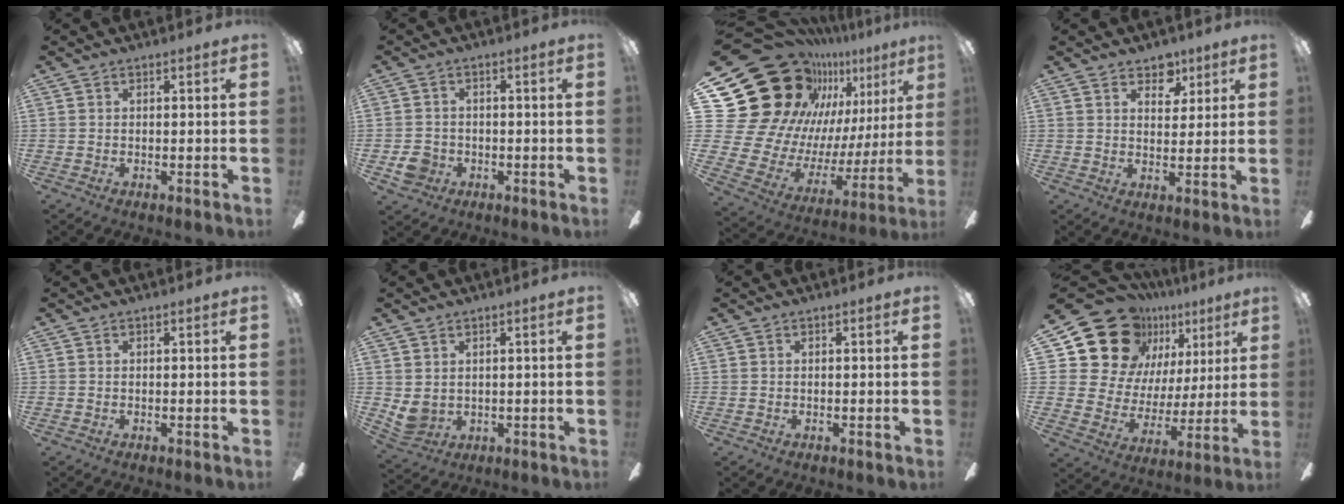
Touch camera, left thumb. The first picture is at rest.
{"total": 4.3, "force": [-1.7, 3.9, 1.0], "torque": [-0.022, 0.004, -0.032]}
{"total": 28.3, "force": [14.9, 19.8, 13.7], "torque": [-0.240, -0.137, 0.318]}
{"total": 6.2, "force": [4.4, 3.8, 2.0], "torque": [-0.005, -0.023, 0.074]}
{"total": 0.0}
{"total": 4.4, "force": [1.4, 3.8, 1.8], "torque": [-0.060, -0.013, 0.026]}
{"total": 0.0}
{"total": 21.9, "force": [11.6, 16.0, 9.4], "torque": [-0.166, -0.071, 0.233]}